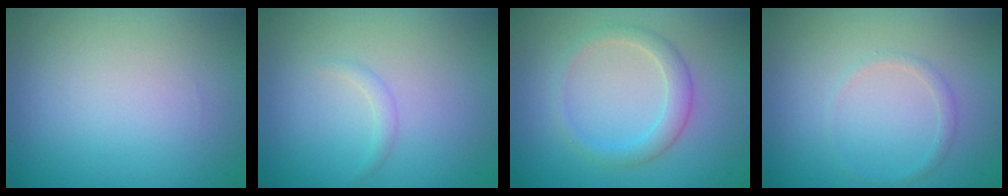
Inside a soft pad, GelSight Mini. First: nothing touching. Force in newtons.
{"total": 0.8, "press": 0.8, "slide": 0.1}
{"total": 2.2, "press": 2.2, "slide": 0.1}
{"total": 0.9, "press": 0.9, "slide": 0.0}